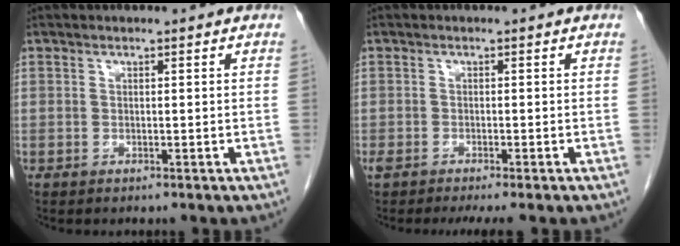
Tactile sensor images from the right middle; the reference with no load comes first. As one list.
[{"total": 5.2, "force": [-4.1, 0.6, 3.1], "torque": [-0.046, -0.008, -0.064]}]